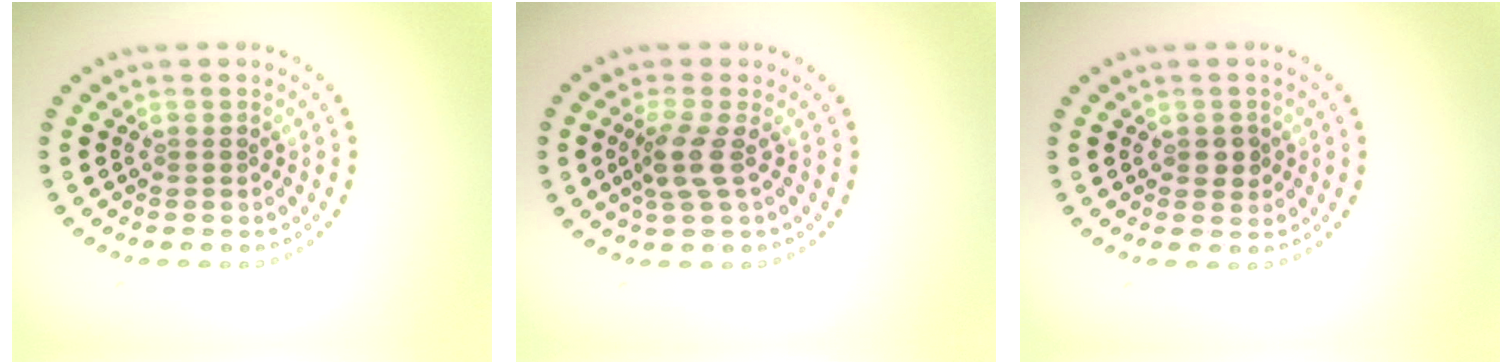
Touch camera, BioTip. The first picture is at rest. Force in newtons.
{"total": 2.6, "press": 2.0, "slide": 1.6}
{"total": 1.4, "press": 1.4, "slide": 0.2}